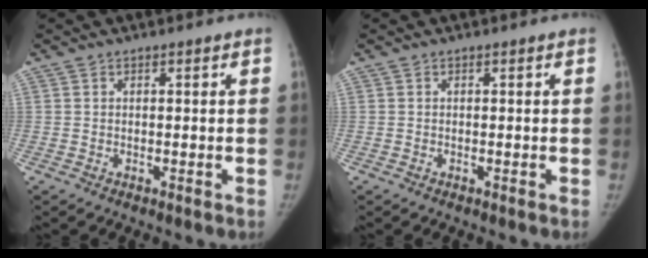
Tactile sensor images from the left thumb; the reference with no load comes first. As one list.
[{"total": 0.0}]